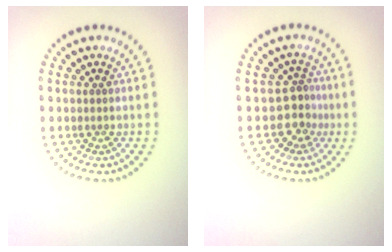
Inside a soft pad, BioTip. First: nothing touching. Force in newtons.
{"total": 2.8, "press": 2.0, "slide": 1.9}